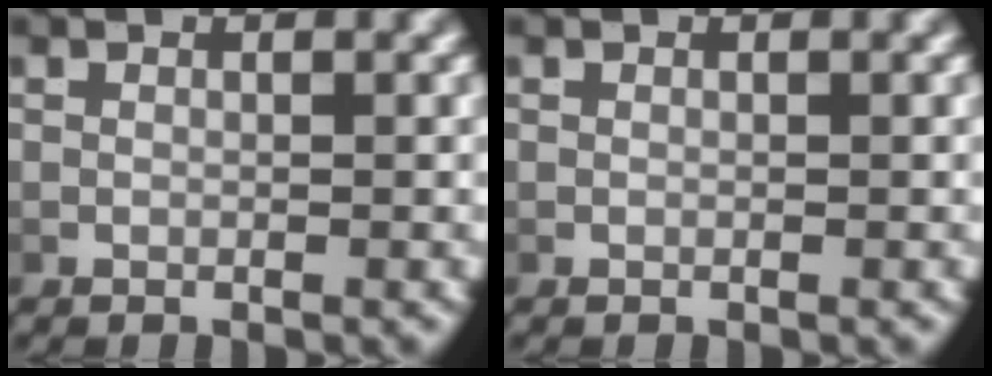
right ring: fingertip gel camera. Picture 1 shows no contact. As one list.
[{"total": 0.0}]